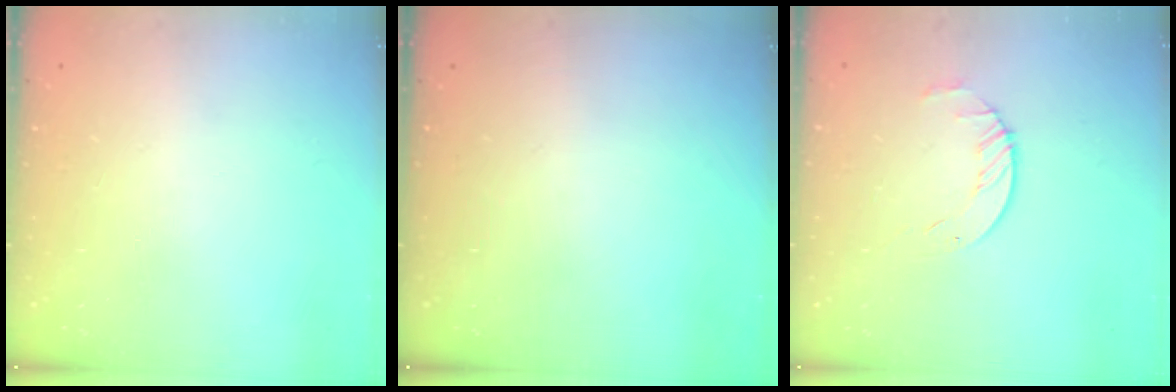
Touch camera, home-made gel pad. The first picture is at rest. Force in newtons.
{"total": 0.0}
{"total": 3.4, "press": 3.4, "slide": 0.4}